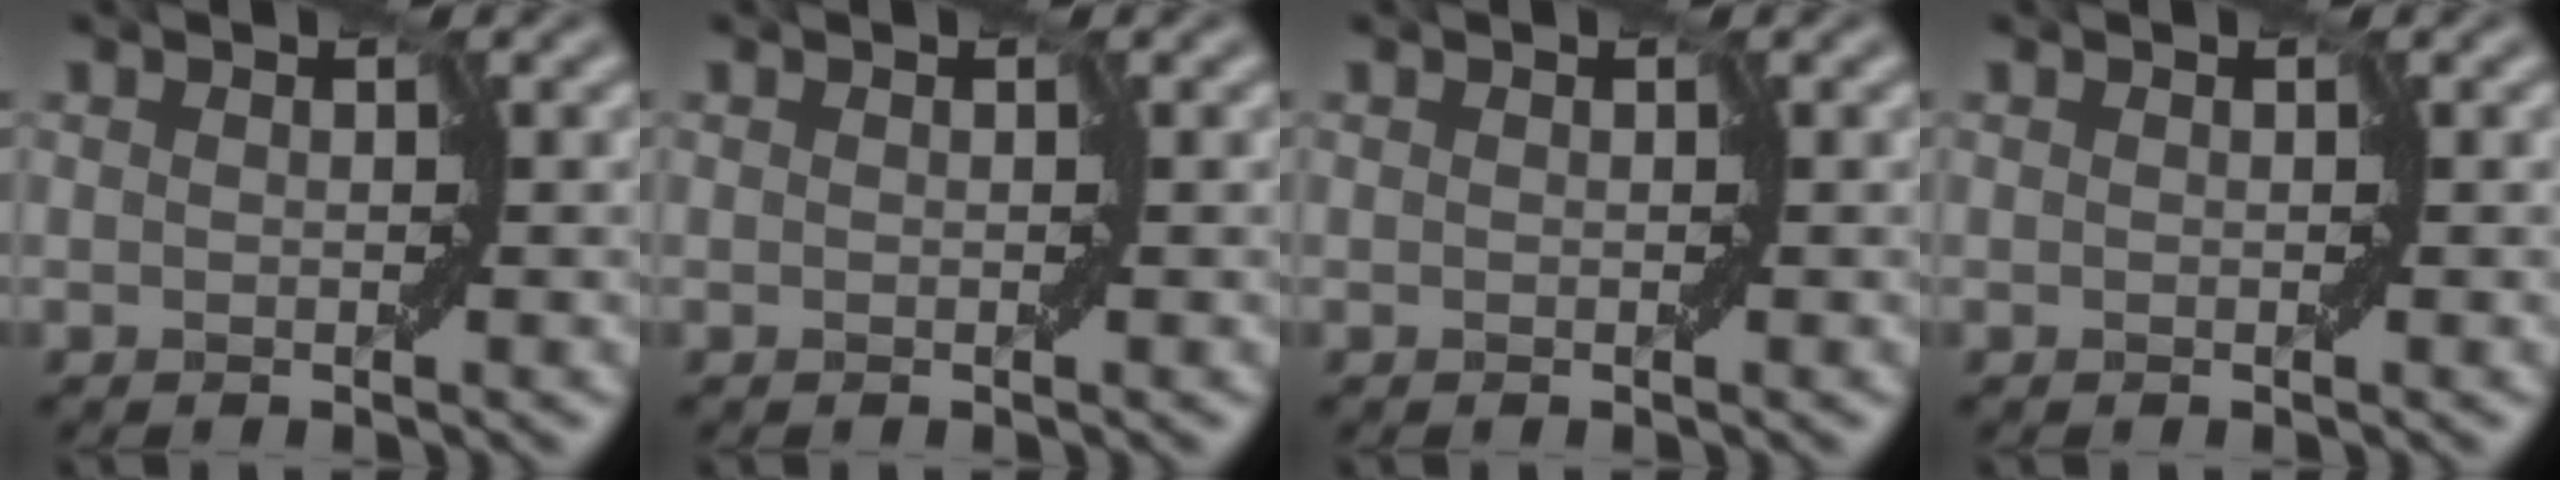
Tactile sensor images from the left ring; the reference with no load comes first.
{"total": 0.0}
{"total": 0.0}
{"total": 0.0}